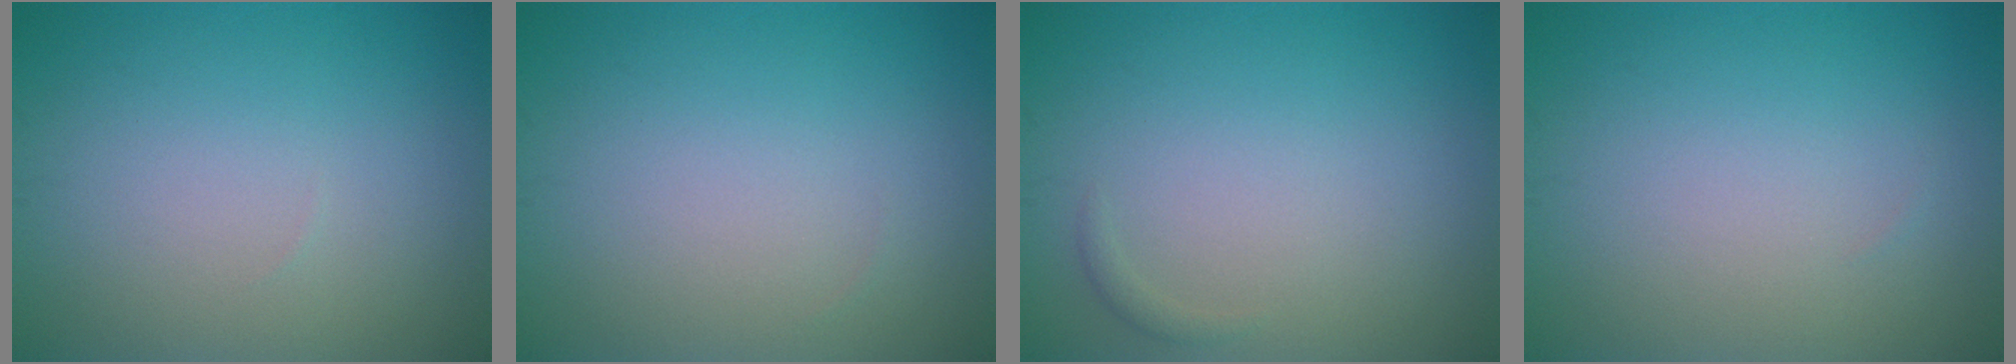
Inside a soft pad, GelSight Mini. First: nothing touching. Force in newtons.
{"total": 0.0}
{"total": 0.6, "press": 0.6, "slide": 0.0}
{"total": 0.0}